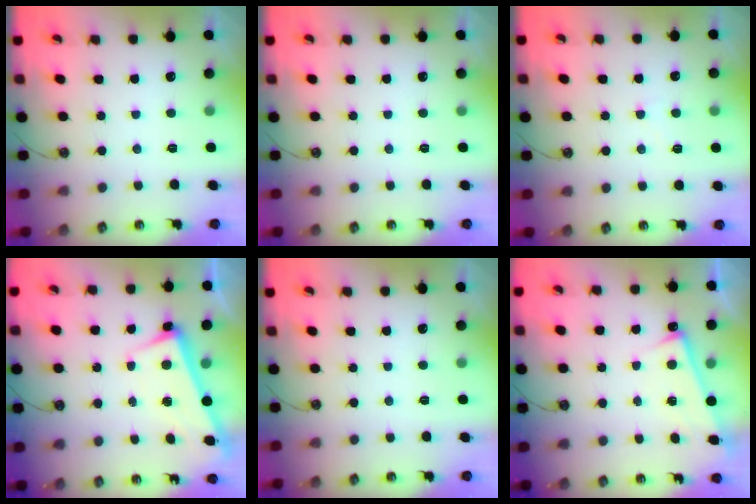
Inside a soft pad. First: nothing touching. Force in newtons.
{"total": 0.0}
{"total": 1.8, "press": 1.8, "slide": 0.3}
{"total": 2.5, "press": 2.4, "slide": 0.7}
{"total": 0.0}
{"total": 6.7, "press": 6.7, "slide": 0.4}